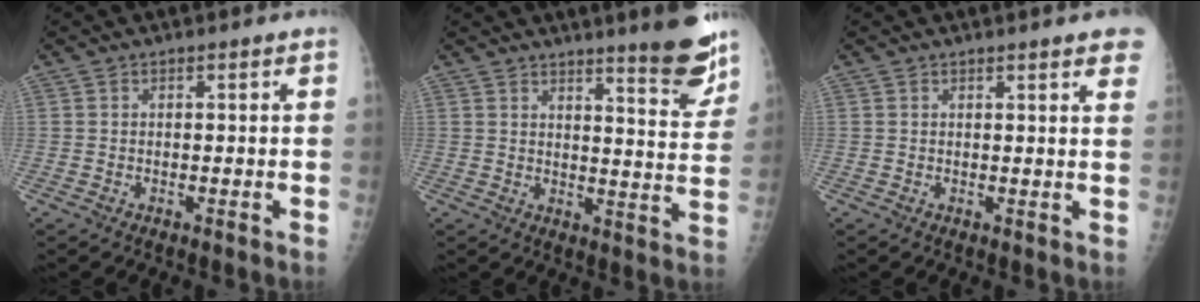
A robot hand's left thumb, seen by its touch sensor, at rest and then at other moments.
{"total": 9.7, "force": [7.5, 1.2, 6.0], "torque": [-0.057, -0.063, 0.098]}
{"total": 5.3, "force": [3.8, 0.7, 3.6], "torque": [-0.031, -0.003, 0.032]}